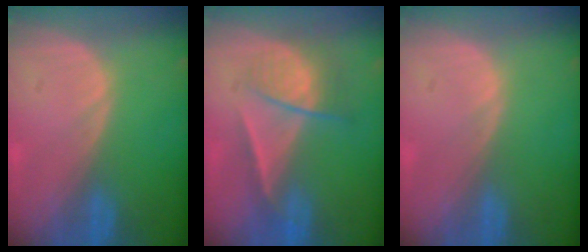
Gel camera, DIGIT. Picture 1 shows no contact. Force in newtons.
{"total": 7.2, "press": 6.1, "slide": 3.9}
{"total": 0.0}